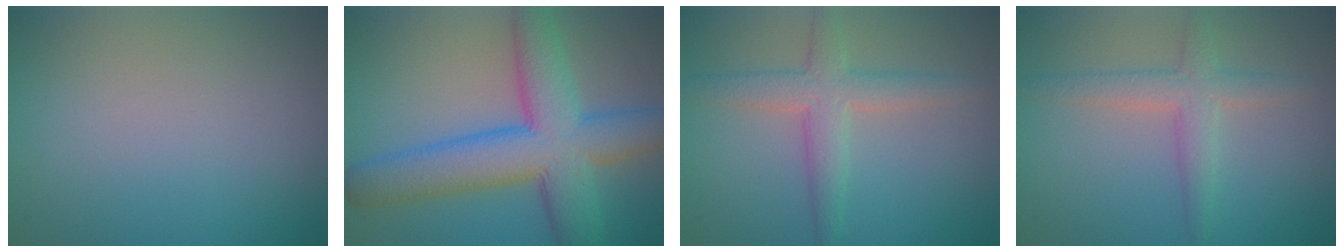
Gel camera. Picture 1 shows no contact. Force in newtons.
{"total": 9.5, "press": 9.4, "slide": 0.3}
{"total": 3.7, "press": 3.7, "slide": 0.2}
{"total": 3.1, "press": 3.1, "slide": 0.1}